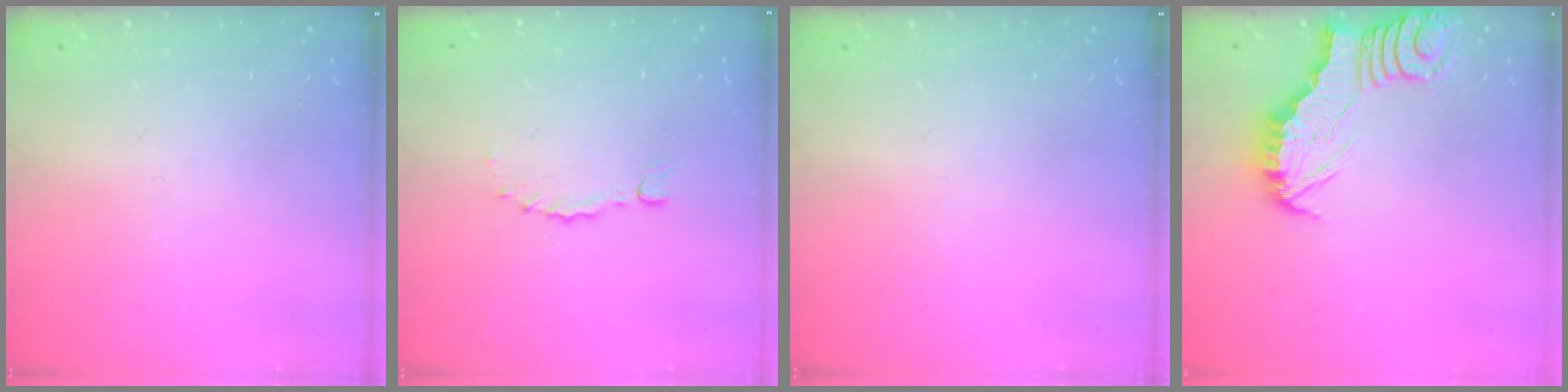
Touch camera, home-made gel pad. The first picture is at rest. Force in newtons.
{"total": 0.0}
{"total": 0.0}
{"total": 2.5, "press": 2.5, "slide": 0.2}